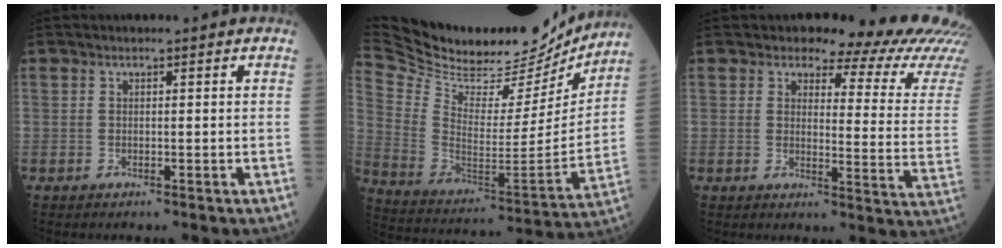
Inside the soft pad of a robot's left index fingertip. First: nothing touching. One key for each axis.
{"total": 29.5, "fx": 25.9, "fy": 8.2, "fz": 11.5, "tx": -0.222, "ty": -0.037, "tz": 0.384}
{"total": 14.8, "fx": 14.4, "fy": 1.1, "fz": 3.2, "tx": -0.022, "ty": -0.115, "tz": 0.132}